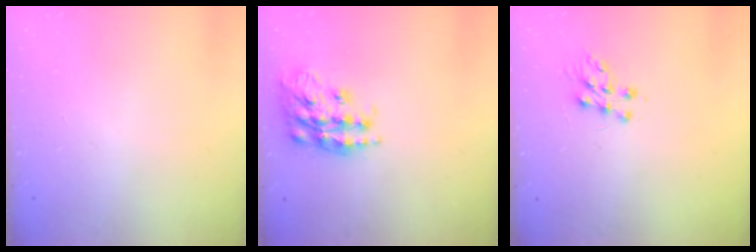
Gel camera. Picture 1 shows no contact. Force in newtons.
{"total": 18.2, "press": 18.2, "slide": 1.2}
{"total": 7.9, "press": 7.8, "slide": 0.6}